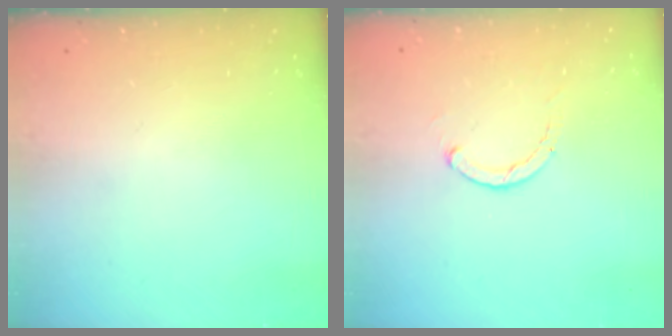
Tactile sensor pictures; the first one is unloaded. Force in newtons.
{"total": 1.1, "press": 1.0, "slide": 0.3}